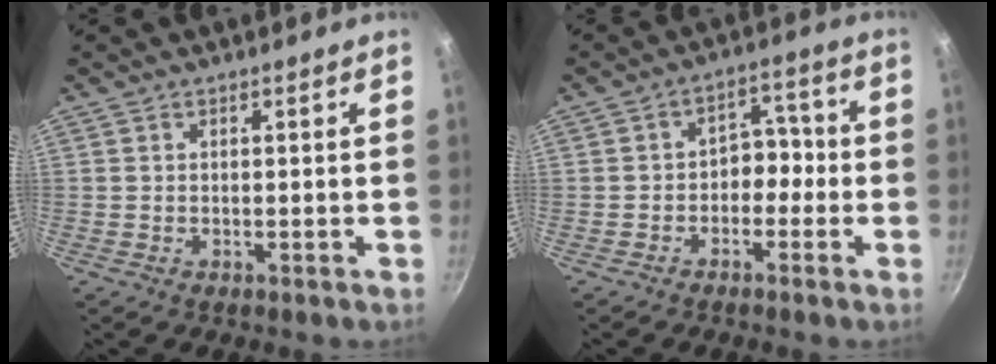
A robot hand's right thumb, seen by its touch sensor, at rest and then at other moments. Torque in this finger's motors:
{"motor_torque": [-0.02, 0.07, -0.07, 0.13, 0.00]}